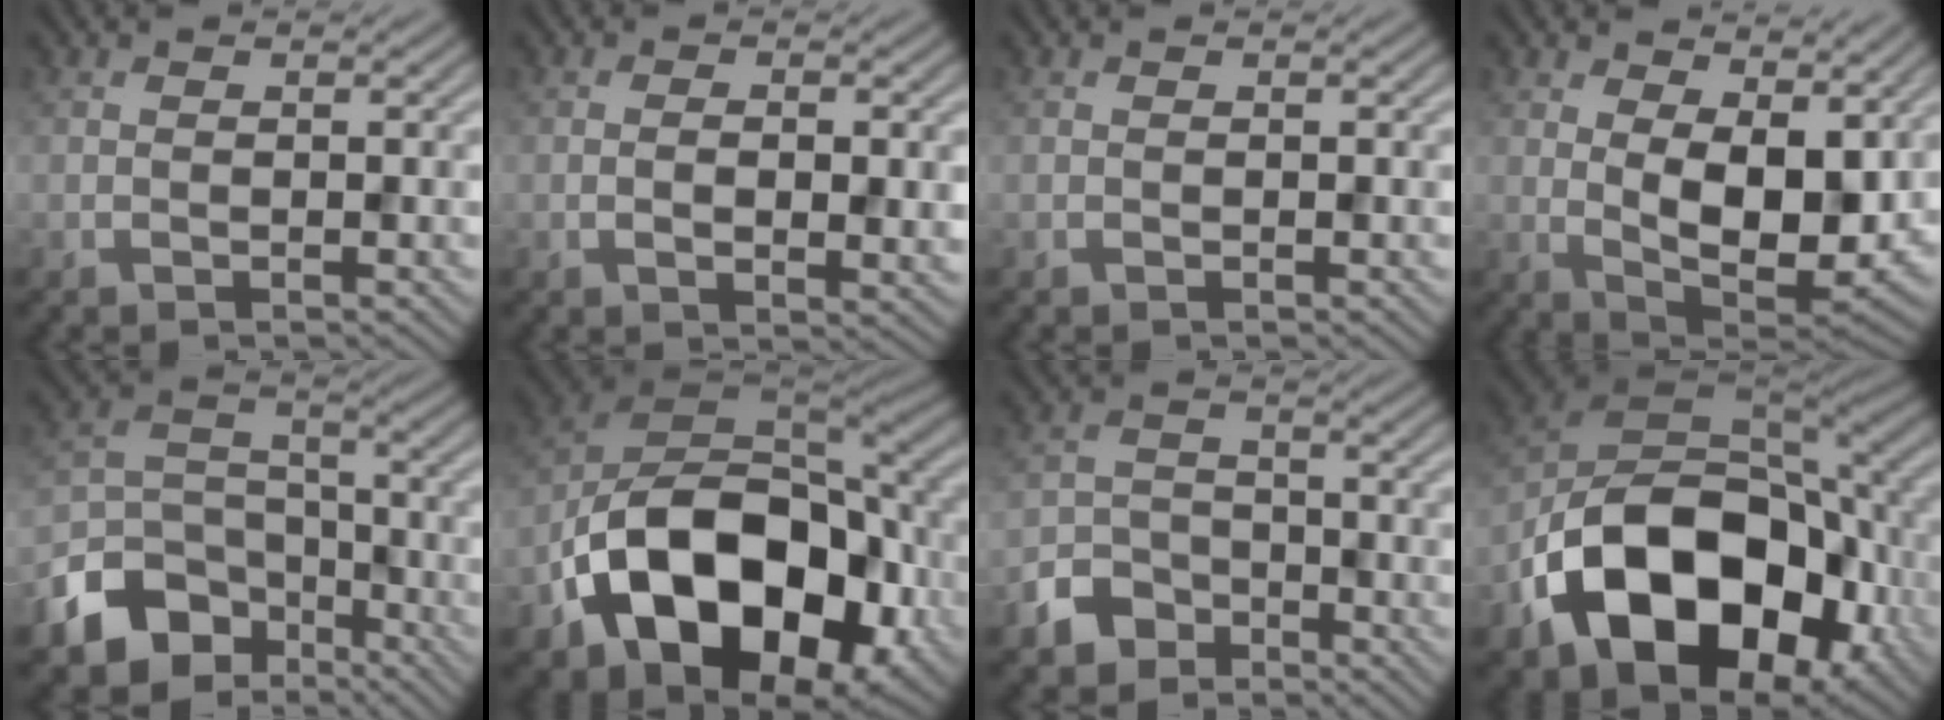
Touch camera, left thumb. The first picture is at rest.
{"total": 4.0, "force": [-0.5, 1.8, 3.5], "torque": [-0.059, -0.006, -0.001]}
{"total": 0.0}
{"total": 10.4, "force": [2.1, 5.7, 8.4], "torque": [-0.164, -0.015, 0.045]}
{"total": 11.2, "force": [-7.1, 7.3, 4.6], "torque": [-0.113, -0.020, -0.138]}
{"total": 18.2, "force": [-6.6, 11.5, 12.5], "torque": [-0.233, -0.038, -0.109]}
{"total": 5.2, "force": [-3.7, 3.3, 1.5], "torque": [-0.040, 0.000, -0.080]}
{"total": 18.7, "force": [-6.9, 12.1, 12.5], "torque": [-0.242, -0.044, -0.116]}